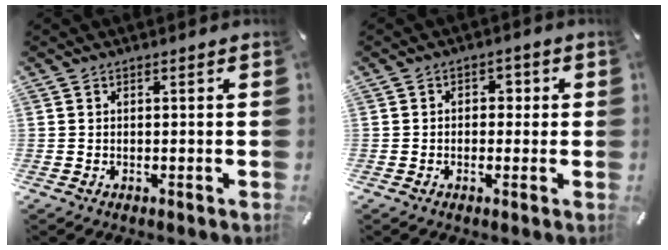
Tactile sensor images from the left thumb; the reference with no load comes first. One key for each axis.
{"total": 2.6, "fx": -0.6, "fy": 2.1, "fz": 1.4, "tx": -0.021, "ty": 0.009, "tz": -0.018}